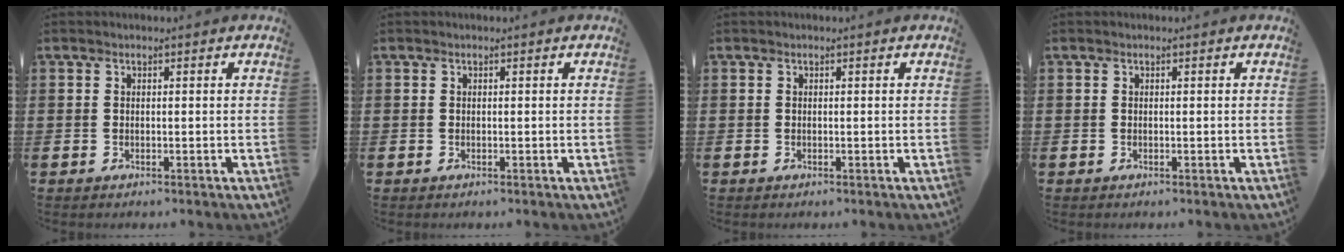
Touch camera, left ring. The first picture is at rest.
{"total": 0.0}
{"total": 0.0}
{"total": 0.0}